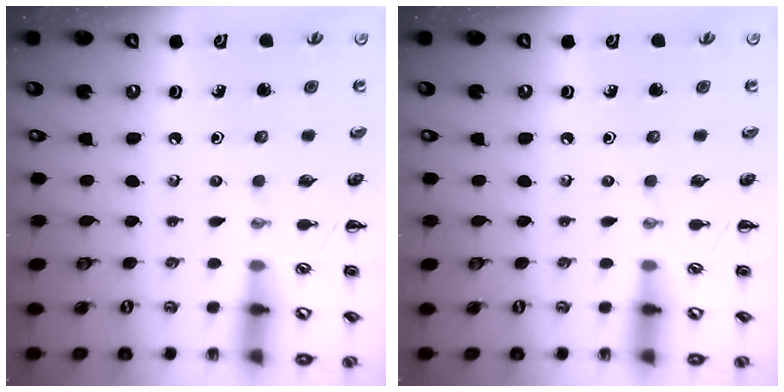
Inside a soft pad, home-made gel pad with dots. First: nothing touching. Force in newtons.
{"total": 0.0}